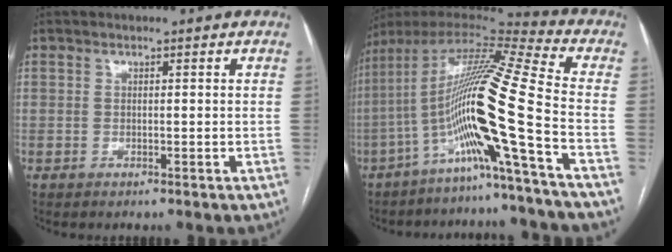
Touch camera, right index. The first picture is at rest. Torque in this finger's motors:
{"motor_torque": [2.14, 0.00, 1.05, 0.21]}